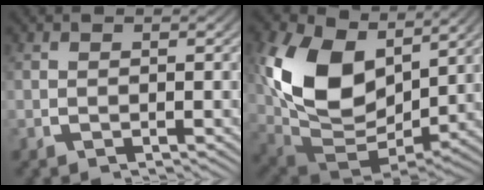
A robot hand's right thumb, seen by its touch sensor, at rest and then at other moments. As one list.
[{"total": 14.2, "force": [0.5, 9.4, 10.6], "torque": [-0.255, -0.062, 0.035]}]